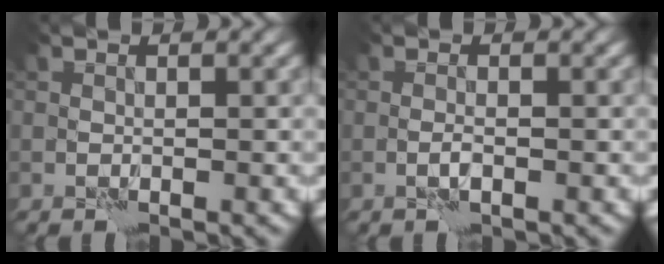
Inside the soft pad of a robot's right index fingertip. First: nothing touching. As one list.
[{"total": 0.6, "force": [-0.2, 0.0, 0.6], "torque": [-0.013, 0.000, -0.005]}]